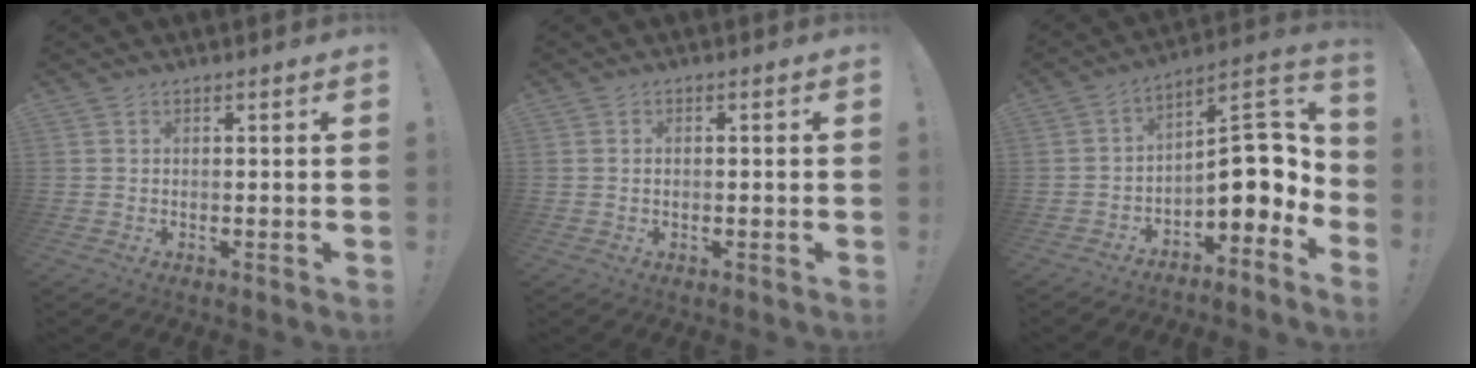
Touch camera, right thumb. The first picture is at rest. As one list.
[{"total": 0.6, "force": [-0.1, 0.2, 0.6], "torque": [-0.012, 0.001, -0.001]}, {"total": 13.7, "force": [-1.3, 6.8, 11.9], "torque": [-0.160, 0.001, -0.018]}]